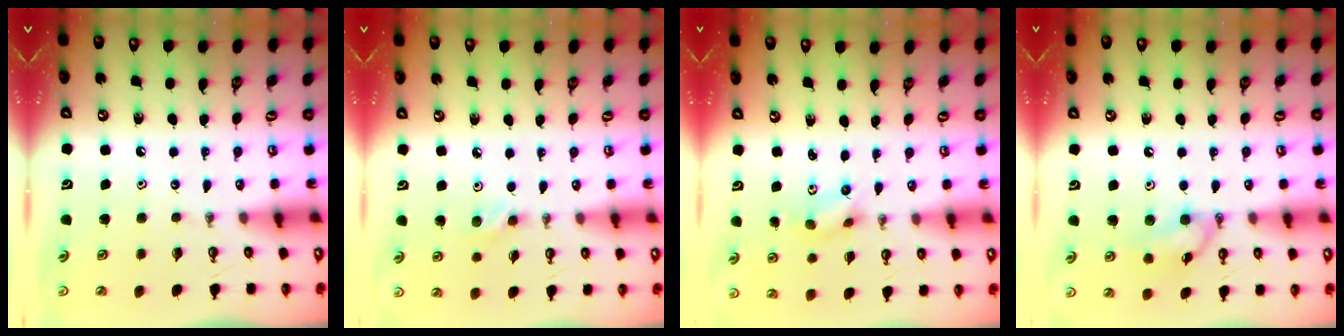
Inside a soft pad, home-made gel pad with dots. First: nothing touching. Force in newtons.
{"total": 4.4, "press": 4.3, "slide": 0.6}
{"total": 2.1, "press": 1.9, "slide": 0.9}
{"total": 9.5, "press": 9.5, "slide": 0.5}